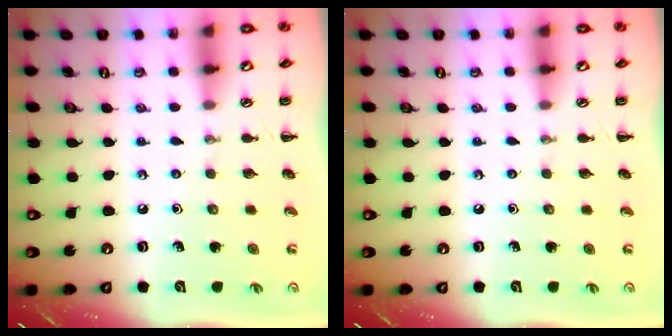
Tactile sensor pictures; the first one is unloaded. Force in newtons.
{"total": 0.0}